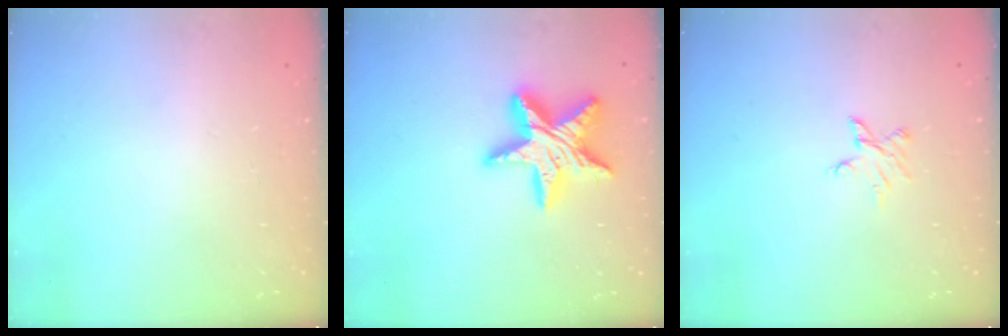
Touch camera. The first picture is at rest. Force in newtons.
{"total": 17.1, "press": 17.0, "slide": 1.5}
{"total": 3.3, "press": 3.3, "slide": 0.2}